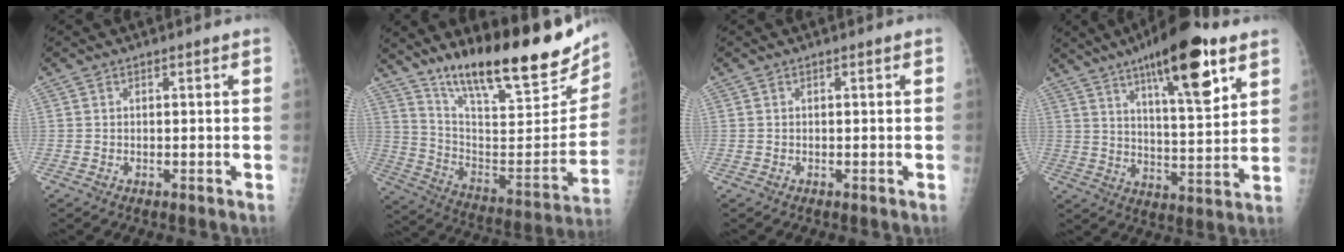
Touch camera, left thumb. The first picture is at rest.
{"total": 27.1, "force": [19.0, 6.6, 18.1], "torque": [-0.249, -0.082, 0.303]}
{"total": 0.0}
{"total": 15.1, "force": [8.3, 4.0, 12.0], "torque": [-0.161, -0.034, 0.124]}